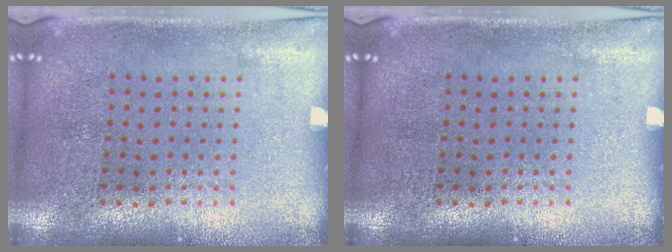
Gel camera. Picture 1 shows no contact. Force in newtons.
{"total": 0.0}